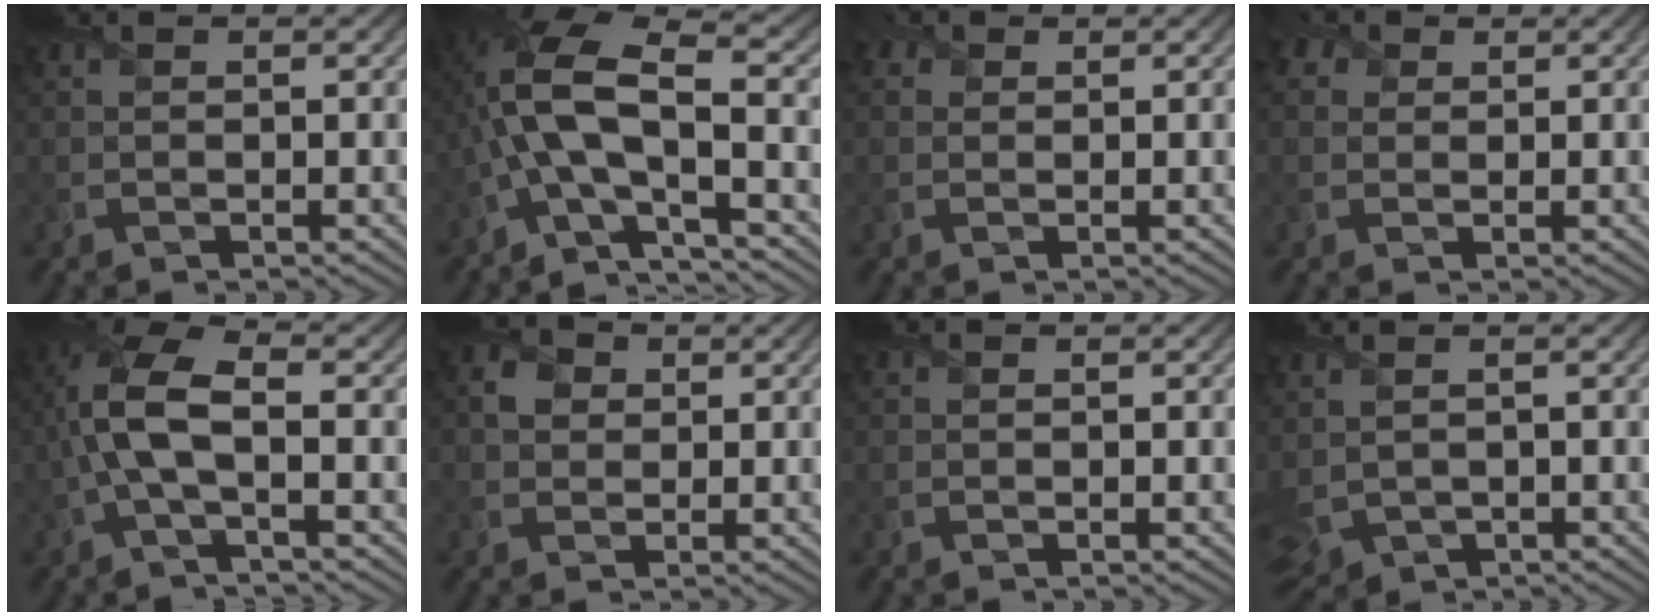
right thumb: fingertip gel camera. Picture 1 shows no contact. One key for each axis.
{"total": 12.1, "fx": -2.3, "fy": 4.5, "fz": 10.9, "tx": -0.248, "ty": 0.008, "tz": -0.057}
{"total": 1.8, "fx": 0.8, "fy": 1.5, "fz": 0.4, "tx": -0.015, "ty": 0.002, "tz": 0.007}
{"total": 3.3, "fx": 1.6, "fy": 2.6, "fz": 1.3, "tx": -0.040, "ty": 0.009, "tz": 0.016}
{"total": 7.6, "fx": -0.7, "fy": 2.9, "fz": 7.0, "tx": -0.166, "ty": 0.019, "tz": -0.022}
{"total": 2.9, "fx": 0.6, "fy": 2.5, "fz": 1.3, "tx": -0.032, "ty": 0.006, "tz": 0.005}
{"total": 0.0}
{"total": 4.6, "fx": -0.5, "fy": 3.1, "fz": 3.3, "tx": -0.102, "ty": -0.021, "tz": 0.006}